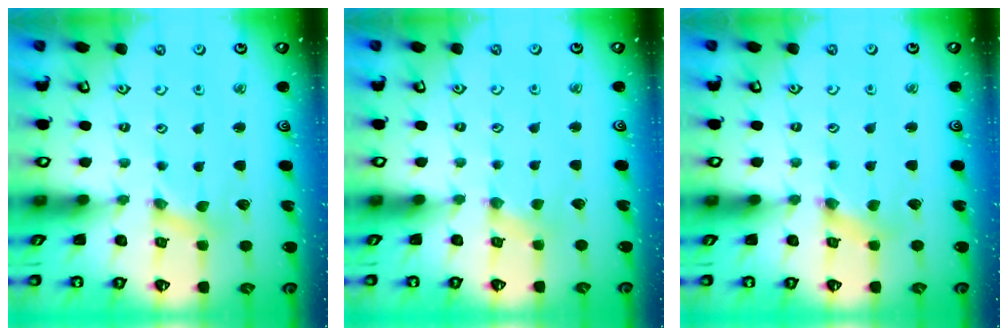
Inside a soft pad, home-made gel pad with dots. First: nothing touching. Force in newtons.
{"total": 1.5, "press": 1.5, "slide": 0.3}
{"total": 0.9, "press": 0.9, "slide": 0.2}